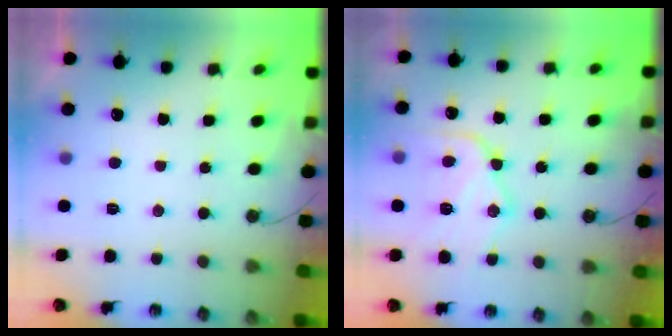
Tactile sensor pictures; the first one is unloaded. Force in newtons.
{"total": 15.9, "press": 15.8, "slide": 1.0}